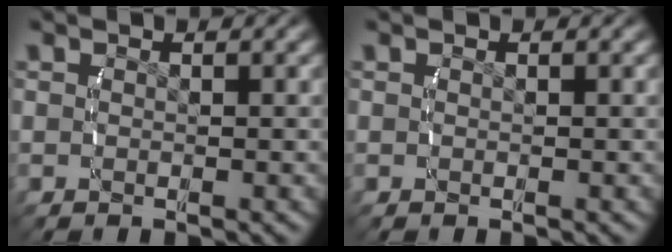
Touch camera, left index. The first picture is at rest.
{"total": 0.0}